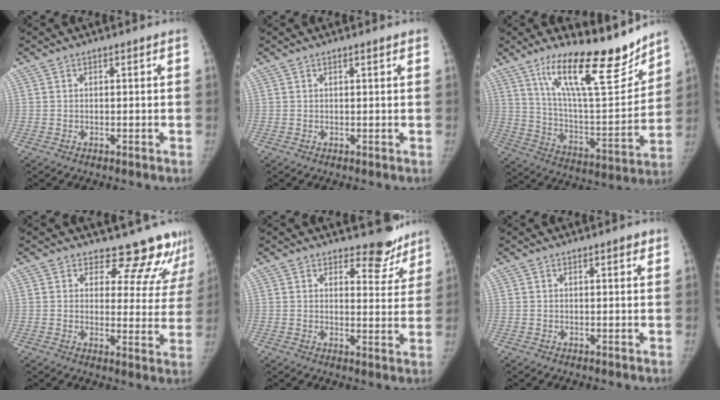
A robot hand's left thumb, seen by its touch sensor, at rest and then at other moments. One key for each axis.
{"total": 1.1, "fx": 0.8, "fy": 0.2, "fz": 0.7, "tx": -0.008, "ty": 0.001, "tz": 0.010}
{"total": 21.7, "fx": 15.6, "fy": 5.5, "fz": 14.0, "tx": -0.190, "ty": -0.092, "tz": 0.268}
{"total": 13.2, "fx": 12.2, "fy": 4.7, "fz": 2.1, "tx": 0.026, "ty": -0.106, "tz": 0.126}
{"total": 7.4, "fx": 6.4, "fy": 3.3, "fz": 1.8, "tx": 0.014, "ty": -0.050, "tz": 0.077}
{"total": 1.6, "fx": 1.0, "fy": 0.5, "fz": 1.2, "tx": -0.012, "ty": -0.003, "tz": 0.012}